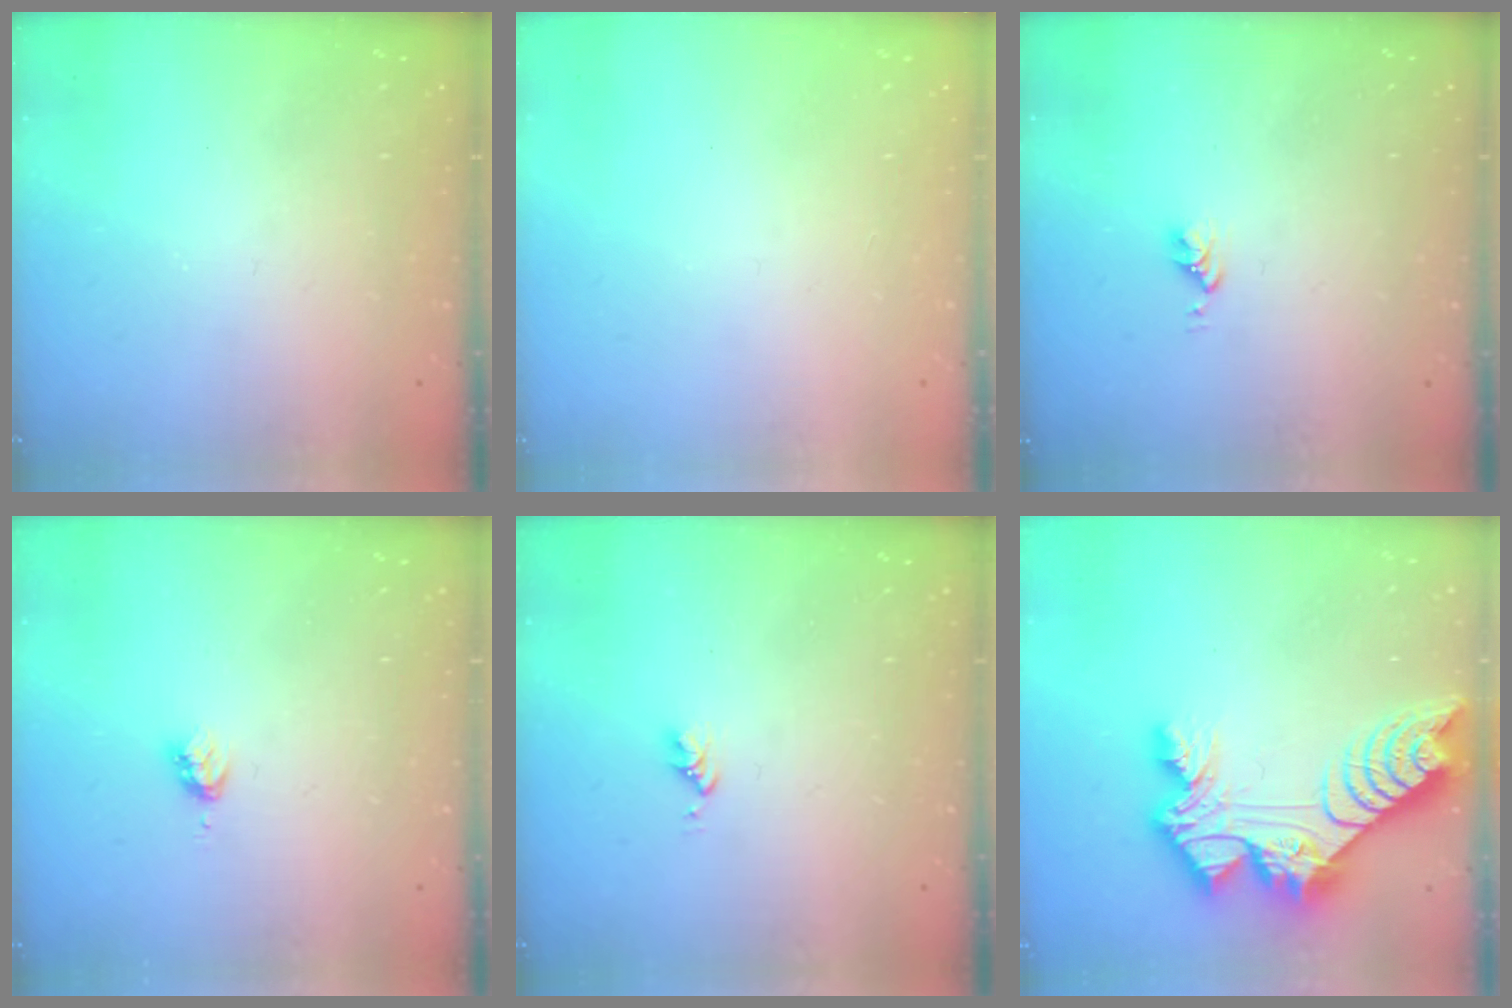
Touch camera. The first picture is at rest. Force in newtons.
{"total": 0.0}
{"total": 2.8, "press": 2.8, "slide": 0.4}
{"total": 2.9, "press": 2.8, "slide": 0.4}
{"total": 2.6, "press": 2.6, "slide": 0.4}
{"total": 14.9, "press": 14.8, "slide": 1.5}